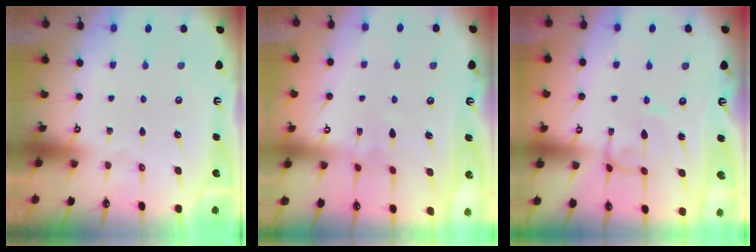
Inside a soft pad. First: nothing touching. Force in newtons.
{"total": 2.8, "press": 2.7, "slide": 0.8}
{"total": 0.9, "press": 0.8, "slide": 0.4}